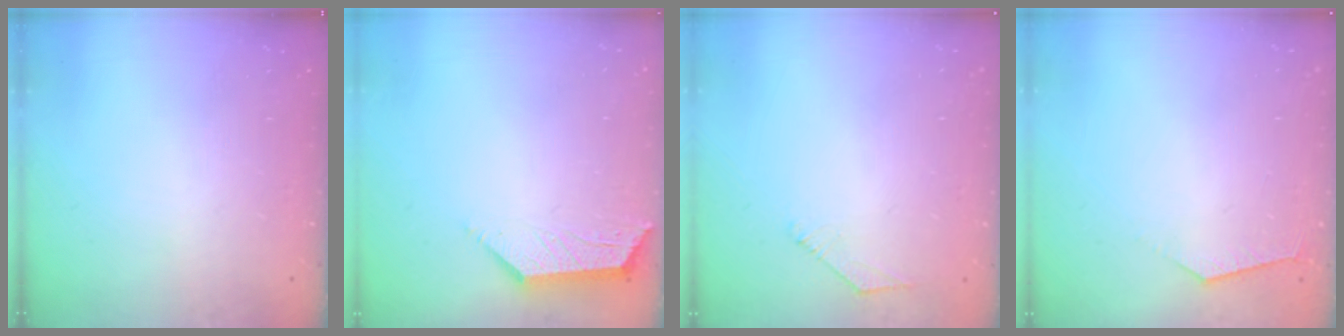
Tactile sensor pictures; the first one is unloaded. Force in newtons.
{"total": 3.2, "press": 3.2, "slide": 0.6}
{"total": 3.0, "press": 2.9, "slide": 0.7}
{"total": 2.9, "press": 2.9, "slide": 0.5}